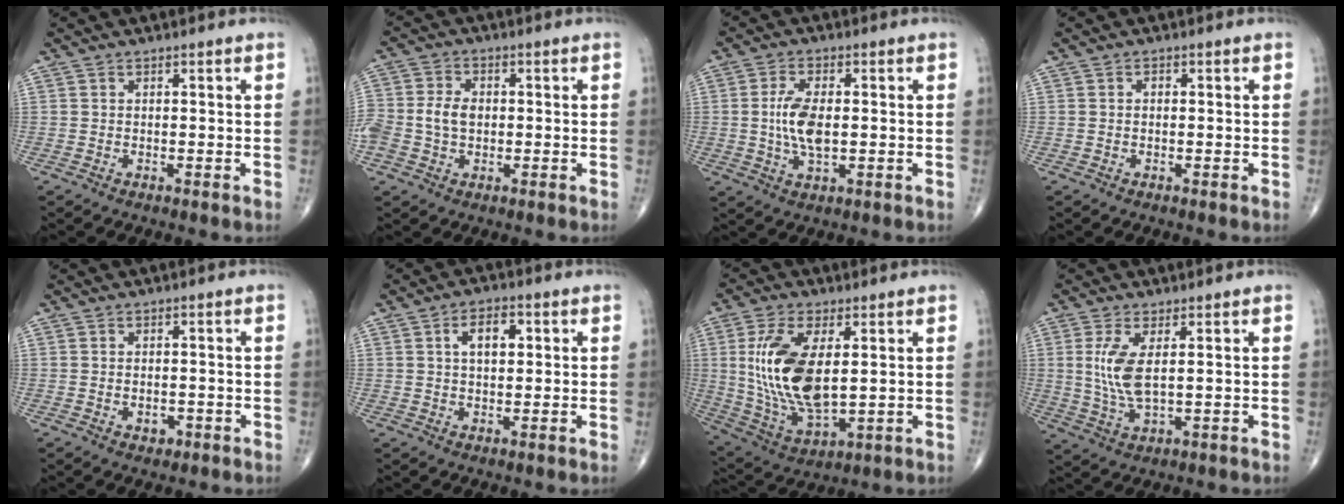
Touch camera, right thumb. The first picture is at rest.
{"total": 7.9, "force": [-0.4, 5.8, 5.4], "torque": [-0.116, 0.015, -0.008]}
{"total": 7.5, "force": [0.0, 3.5, 6.6], "torque": [-0.135, -0.003, -0.001]}
{"total": 0.6, "force": [-0.1, 0.5, 0.4], "torque": [-0.002, 0.003, -0.004]}
{"total": 2.1, "force": [-0.7, 1.4, 1.4], "torque": [-0.015, 0.002, -0.006]}
{"total": 5.8, "force": [1.5, 3.2, 4.5], "torque": [-0.061, 0.006, 0.021]}
{"total": 17.0, "force": [2.5, 8.0, 14.8], "torque": [-0.294, -0.019, 0.060]}
{"total": 7.3, "force": [1.3, 2.7, 6.7], "torque": [-0.151, -0.014, 0.033]}